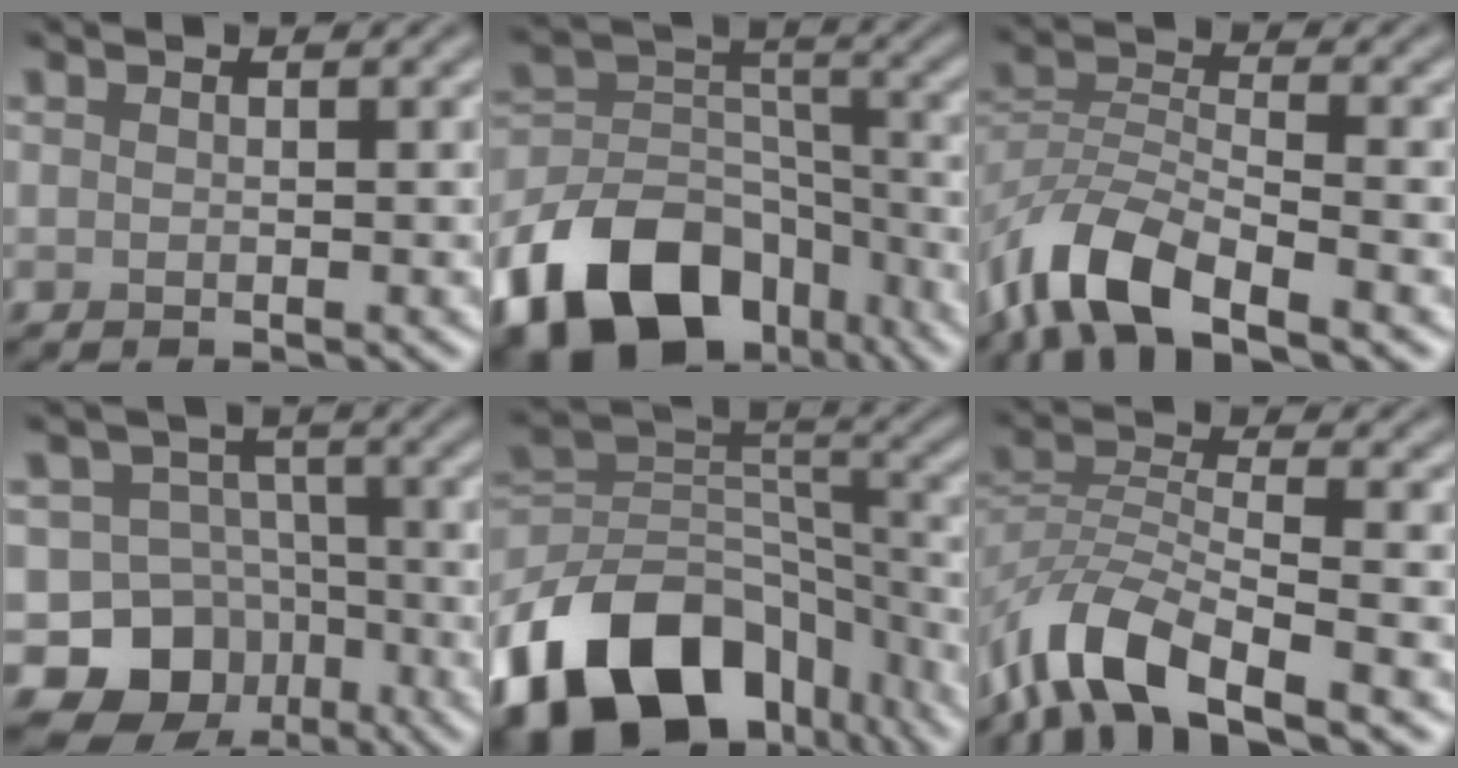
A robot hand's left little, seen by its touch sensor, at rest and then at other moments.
{"total": 14.2, "force": [-8.5, 9.0, 6.9], "torque": [-0.148, 0.002, -0.152]}
{"total": 8.0, "force": [-5.3, 3.2, 5.1], "torque": [-0.095, -0.001, -0.112]}
{"total": 10.1, "force": [-5.1, 8.3, 2.4], "torque": [-0.026, -0.003, -0.099]}
{"total": 15.9, "force": [-9.4, 10.1, 7.9], "torque": [-0.173, 0.004, -0.154]}
{"total": 8.2, "force": [-5.5, 3.0, 5.3], "torque": [-0.095, 0.001, -0.116]}